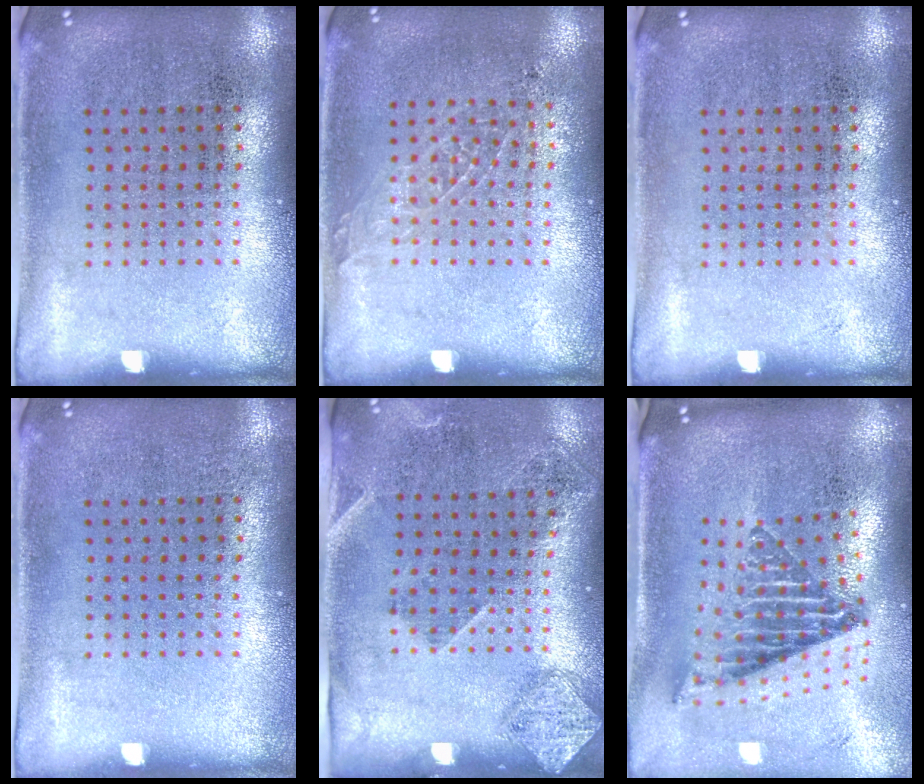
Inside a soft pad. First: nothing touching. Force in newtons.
{"total": 0.8, "press": 0.8, "slide": 0.0}
{"total": 0.0}
{"total": 0.0}
{"total": 1.8, "press": 1.2, "slide": 1.3}
{"total": 2.2, "press": 1.5, "slide": 1.6}